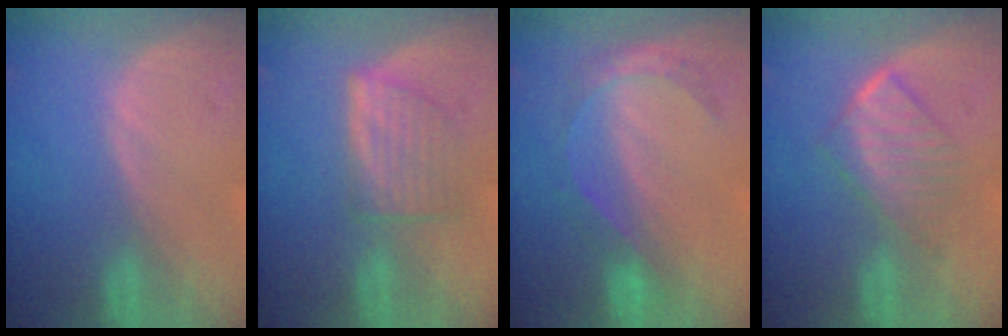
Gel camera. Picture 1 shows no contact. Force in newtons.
{"total": 5.6, "press": 5.6, "slide": 0.8}
{"total": 5.6, "press": 4.8, "slide": 2.9}
{"total": 6.8, "press": 5.9, "slide": 3.4}